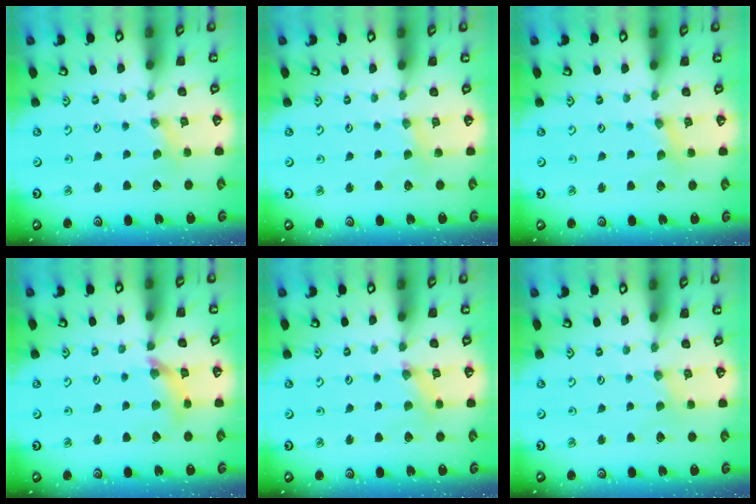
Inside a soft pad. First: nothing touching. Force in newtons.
{"total": 2.8, "press": 2.8, "slide": 0.3}
{"total": 1.6, "press": 1.6, "slide": 0.3}
{"total": 10.2, "press": 10.1, "slide": 1.3}
{"total": 2.0, "press": 2.0, "slide": 0.4}
{"total": 0.0}